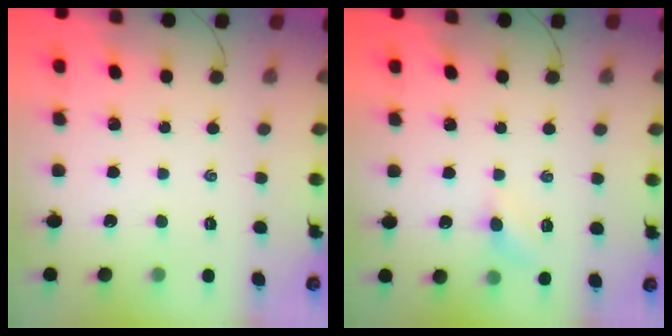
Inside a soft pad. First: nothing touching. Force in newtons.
{"total": 4.6, "press": 4.4, "slide": 1.3}